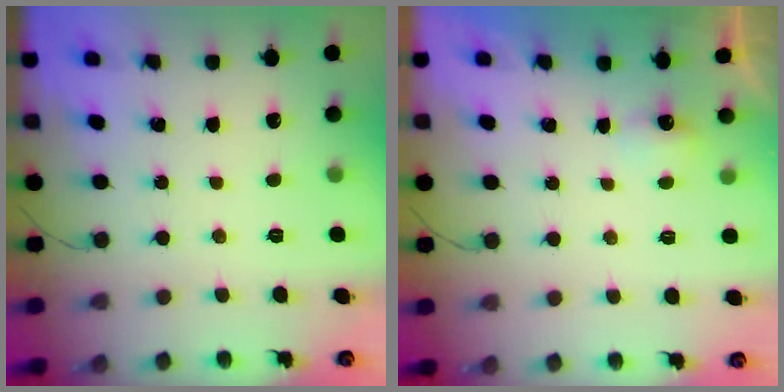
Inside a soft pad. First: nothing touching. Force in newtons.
{"total": 2.4, "press": 2.3, "slide": 0.6}